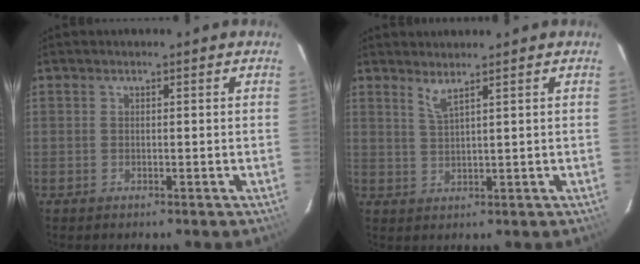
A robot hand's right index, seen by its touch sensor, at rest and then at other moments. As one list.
[{"total": 2.3, "force": [1.8, -0.5, 1.5], "torque": [-0.032, -0.007, 0.033]}]